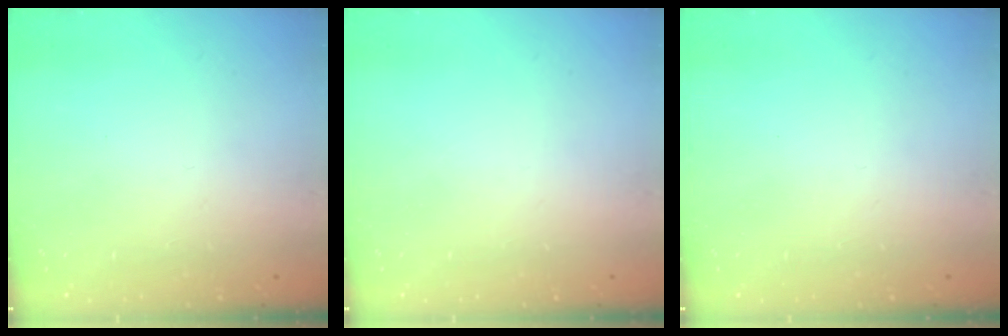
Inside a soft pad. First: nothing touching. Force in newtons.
{"total": 0.0}
{"total": 0.0}